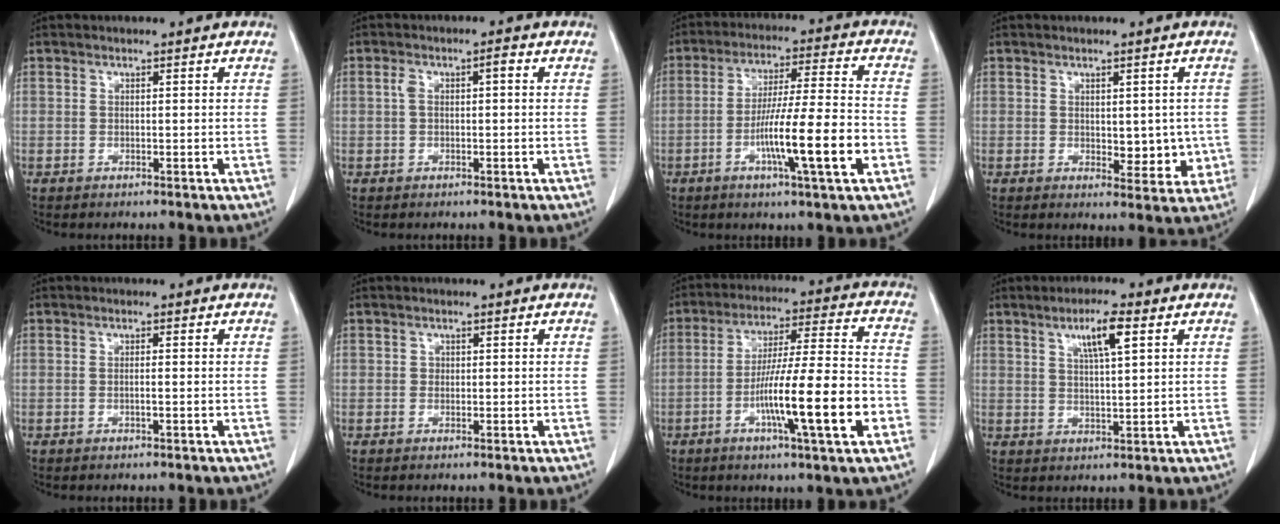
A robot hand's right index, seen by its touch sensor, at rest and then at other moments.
{"total": 2.8, "force": [0.5, 1.1, 2.6], "torque": [-0.053, 0.021, 0.009]}
{"total": 13.3, "force": [-4.4, 0.1, 12.6], "torque": [-0.215, -0.006, -0.076]}
{"total": 5.3, "force": [-0.2, 3.0, 4.3], "torque": [-0.040, -0.006, 0.007]}
{"total": 0.8, "force": [-0.2, 0.0, 0.8], "torque": [-0.016, 0.001, -0.002]}
{"total": 0.6, "force": [0.0, 0.6, 0.2], "torque": [0.002, 0.003, 0.001]}
{"total": 16.1, "force": [-5.3, 0.5, 15.2], "torque": [-0.260, -0.005, -0.087]}
{"total": 5.7, "force": [2.7, 0.5, 5.0], "torque": [-0.089, 0.004, 0.047]}